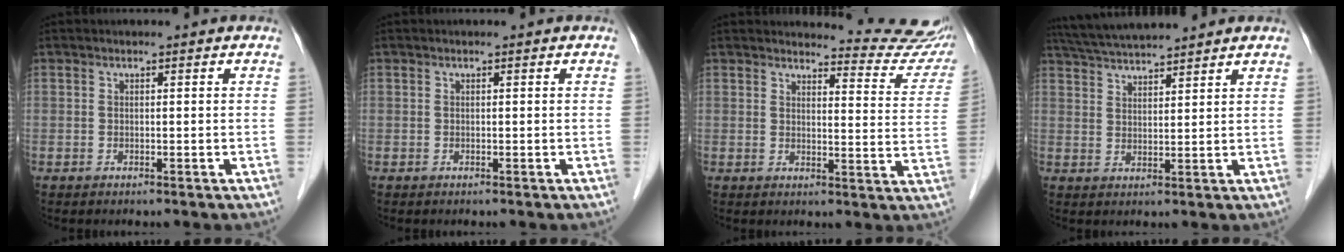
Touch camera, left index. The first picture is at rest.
{"total": 0.0}
{"total": 12.5, "force": [12.4, 1.5, 1.2], "torque": [0.011, -0.081, 0.113]}
{"total": 8.9, "force": [8.3, 0.1, 3.3], "torque": [-0.066, 0.031, 0.141]}